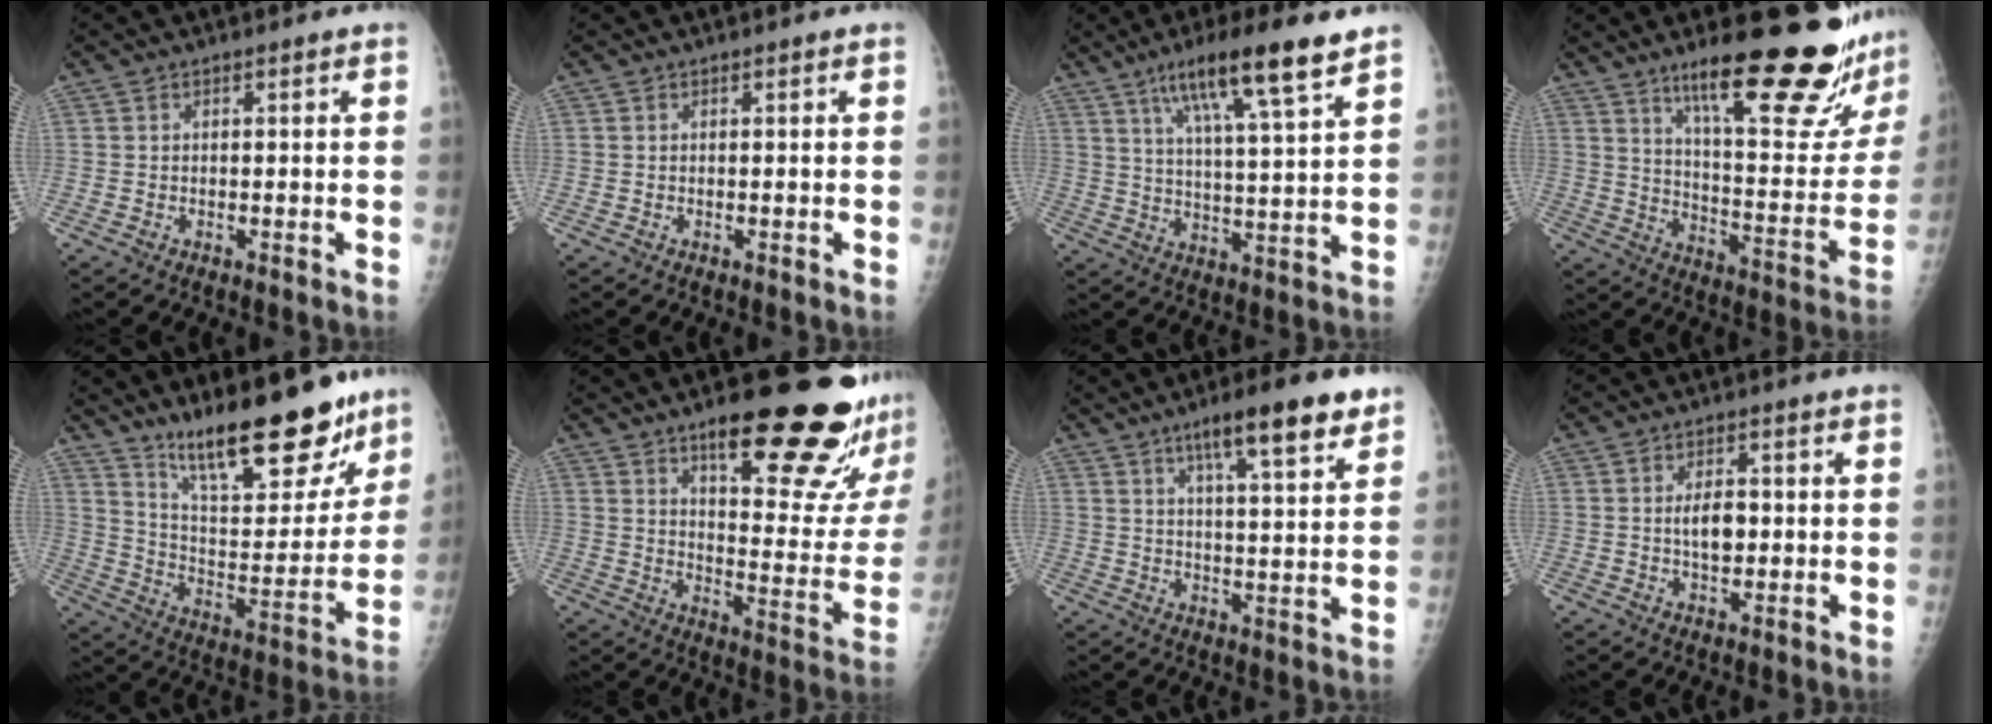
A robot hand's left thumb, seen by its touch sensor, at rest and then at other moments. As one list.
[{"total": 0.0}, {"total": 14.3, "force": [8.8, 1.7, 11.1], "torque": [-0.184, -0.030, 0.146]}, {"total": 25.8, "force": [17.8, 4.9, 18.0], "torque": [-0.227, -0.097, 0.266]}, {"total": 22.8, "force": [16.7, 7.1, 13.8], "torque": [-0.161, -0.098, 0.270]}, {"total": 25.0, "force": [15.8, 6.4, 18.2], "torque": [-0.209, -0.088, 0.224]}, {"total": 12.4, "force": [7.8, 2.3, 9.4], "torque": [-0.126, -0.032, 0.116]}, {"total": 4.5, "force": [0.1, 2.4, 3.8], "torque": [-0.059, 0.001, 0.002]}]